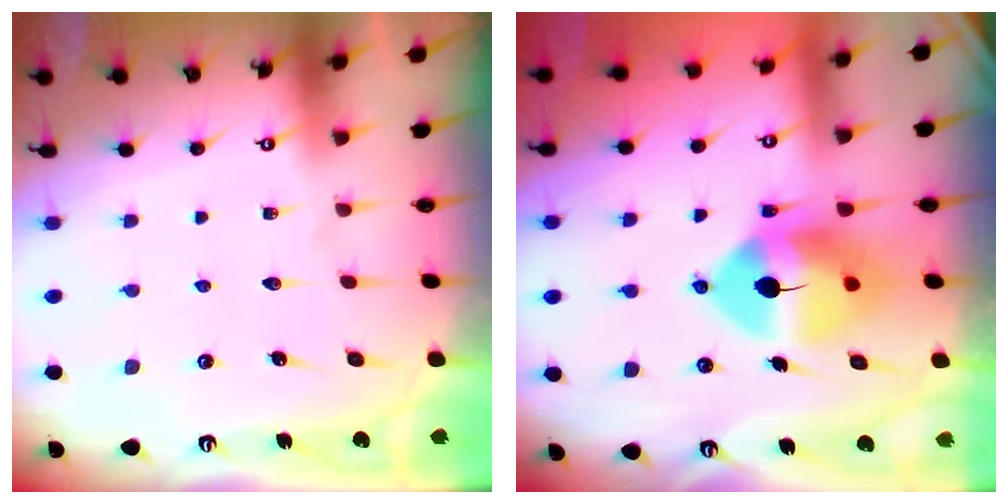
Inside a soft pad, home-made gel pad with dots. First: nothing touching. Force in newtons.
{"total": 12.2, "press": 11.9, "slide": 2.3}